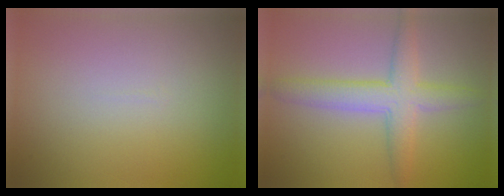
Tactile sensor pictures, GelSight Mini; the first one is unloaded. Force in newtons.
{"total": 4.4, "press": 4.4, "slide": 0.2}